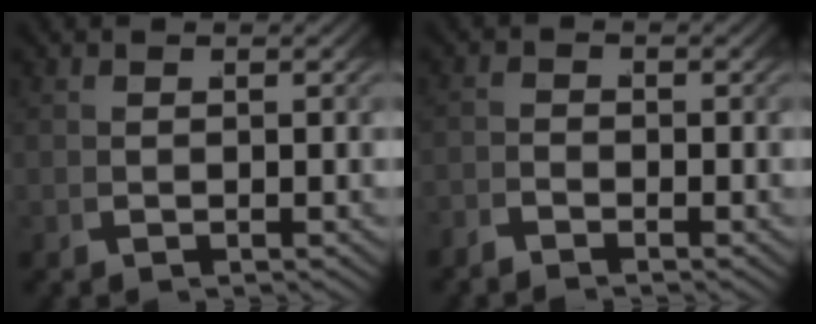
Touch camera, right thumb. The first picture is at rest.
{"total": 1.4, "force": [-1.4, -0.1, -0.2], "torque": [0.018, 0.001, -0.035]}